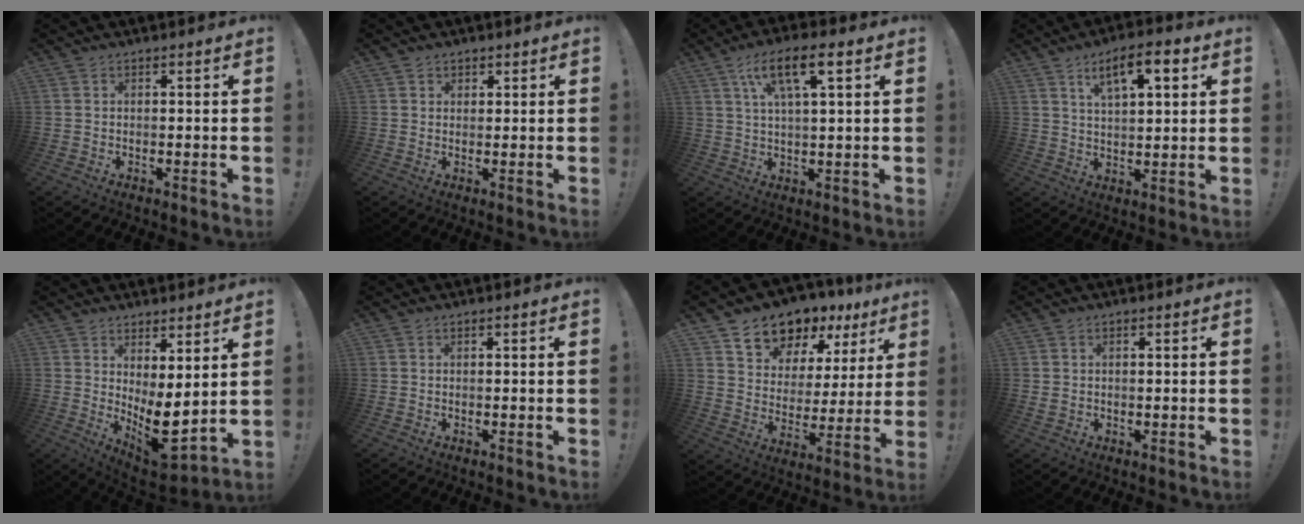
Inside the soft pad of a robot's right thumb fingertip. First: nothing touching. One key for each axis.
{"total": 1.8, "fx": 1.2, "fy": 1.4, "fz": 0.1, "tx": 0.007, "ty": -0.008, "tz": 0.020}
{"total": 10.6, "fx": 4.6, "fy": 2.9, "fz": 9.1, "tx": -0.152, "ty": -0.006, "tz": 0.077}
{"total": 10.3, "fx": 4.9, "fy": 3.6, "fz": 8.3, "tx": -0.125, "ty": -0.009, "tz": 0.080}
{"total": 9.0, "fx": 0.1, "fy": 3.5, "fz": 8.3, "tx": -0.107, "ty": -0.038, "tz": 0.013}
{"total": 0.0}
{"total": 12.4, "fx": 10.3, "fy": 6.3, "fz": 2.8, "tx": -0.049, "ty": -0.088, "tz": 0.186}
{"total": 0.8, "fx": 0.1, "fy": 0.8, "fz": 0.3, "tx": -0.011, "ty": 0.006, "tz": 0.004}